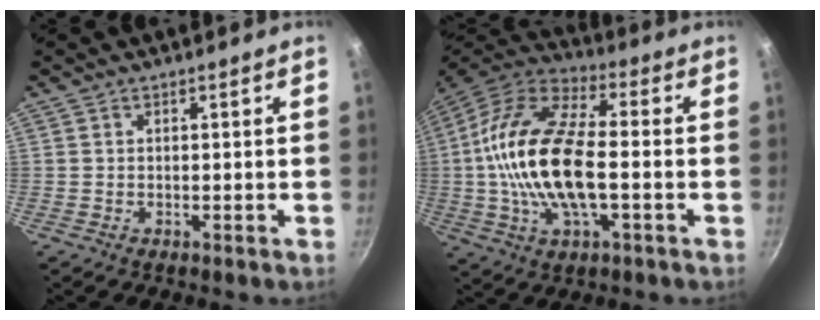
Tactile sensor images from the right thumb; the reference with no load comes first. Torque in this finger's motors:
{"motor_torque": [-0.38, 2.12, 2.35, -0.42, 0.76]}